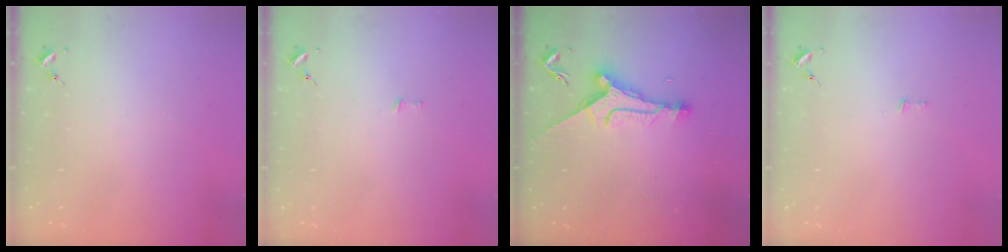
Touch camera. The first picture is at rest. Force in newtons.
{"total": 1.9, "press": 1.9, "slide": 0.1}
{"total": 11.4, "press": 11.3, "slide": 1.0}
{"total": 2.8, "press": 2.8, "slide": 0.2}